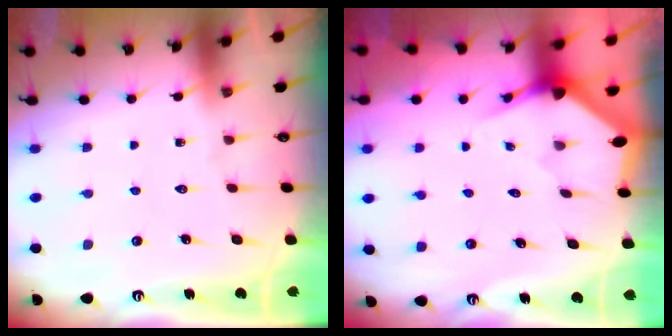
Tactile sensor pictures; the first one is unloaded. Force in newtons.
{"total": 2.9, "press": 2.9, "slide": 0.2}